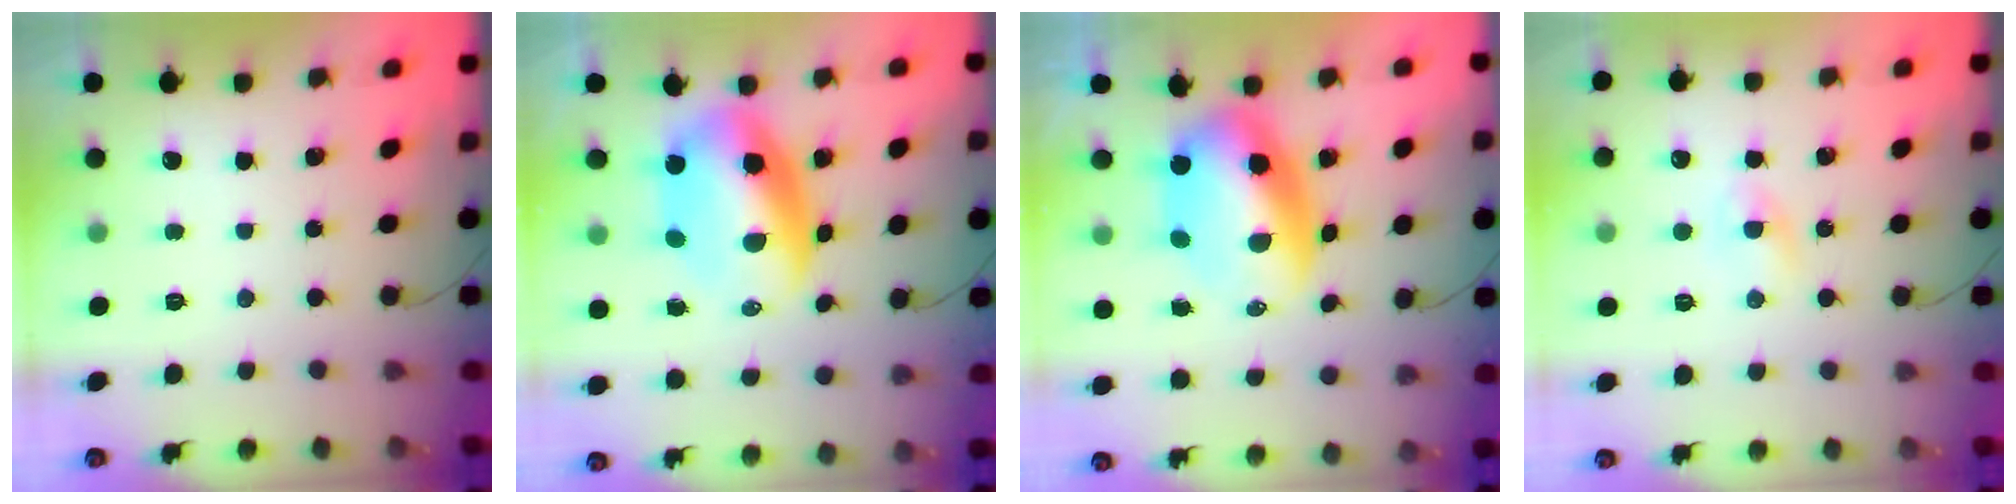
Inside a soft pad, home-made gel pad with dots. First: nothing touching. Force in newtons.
{"total": 12.5, "press": 12.1, "slide": 3.1}
{"total": 12.3, "press": 11.8, "slide": 3.5}
{"total": 1.3, "press": 1.2, "slide": 0.5}